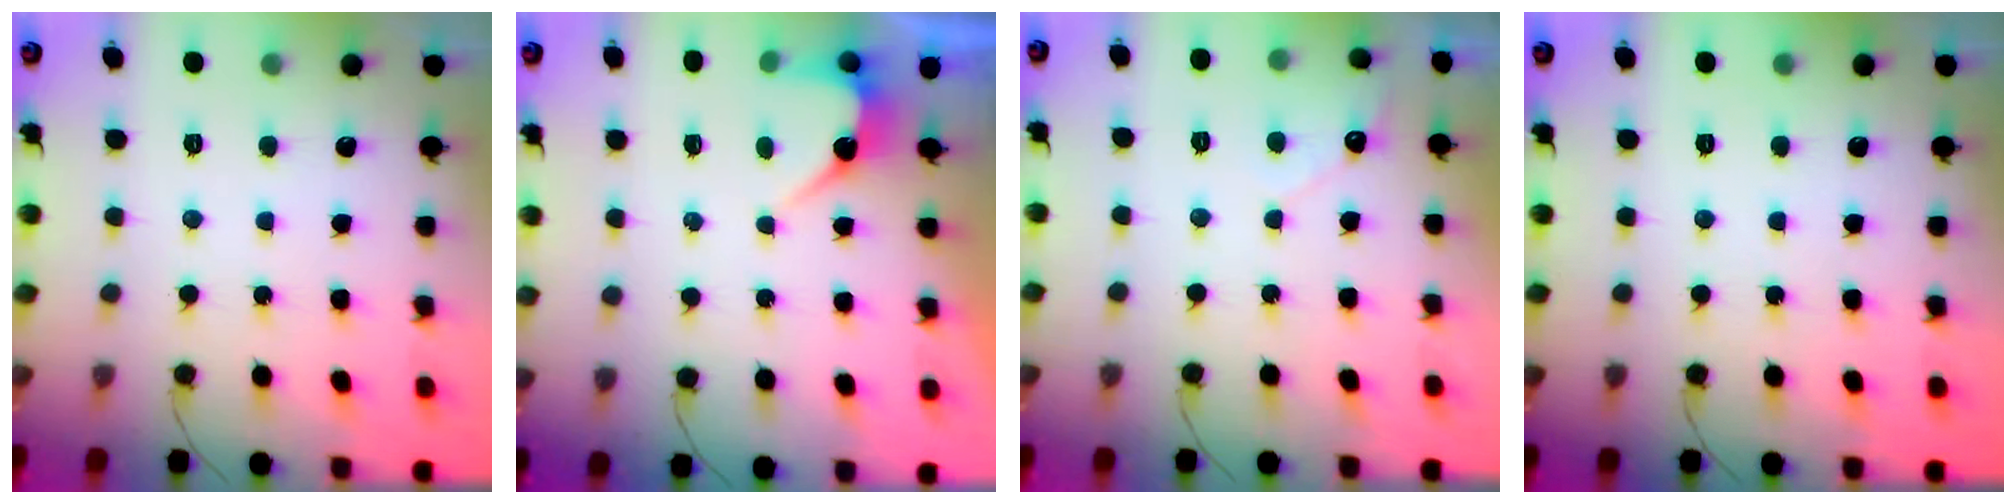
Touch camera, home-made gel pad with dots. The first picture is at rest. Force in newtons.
{"total": 4.7, "press": 4.7, "slide": 0.2}
{"total": 4.0, "press": 4.0, "slide": 0.3}
{"total": 0.0}